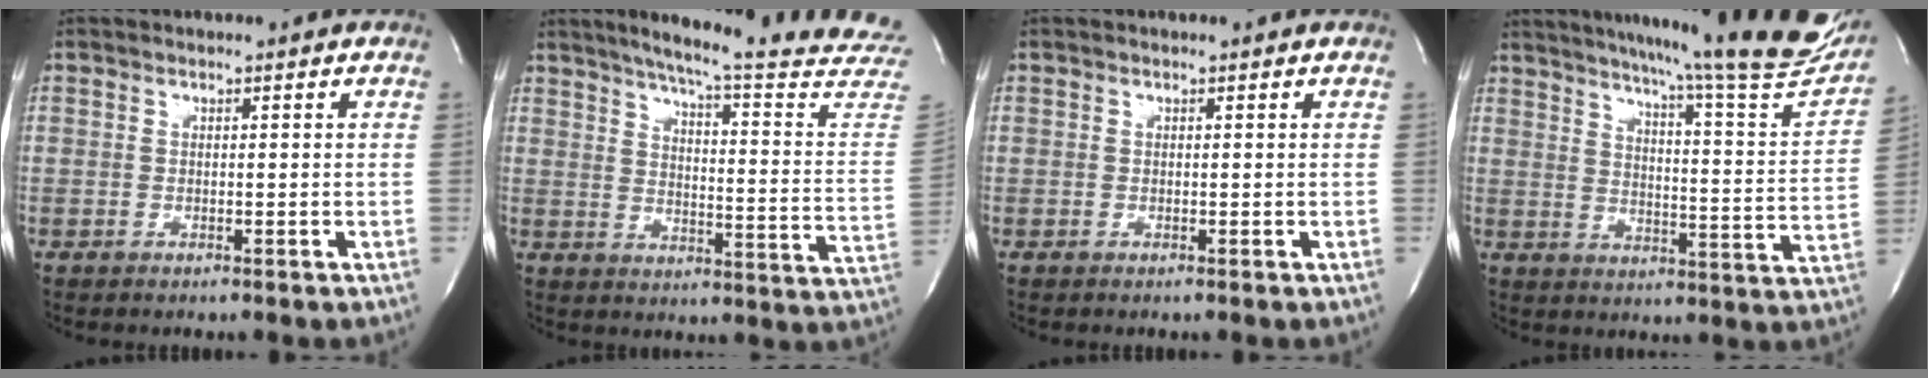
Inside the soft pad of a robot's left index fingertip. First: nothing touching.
{"total": 24.6, "force": [21.8, -0.7, 11.4], "torque": [-0.165, -0.100, 0.261]}
{"total": 0.0}
{"total": 26.5, "force": [22.9, 1.2, 13.3], "torque": [-0.201, -0.075, 0.282]}